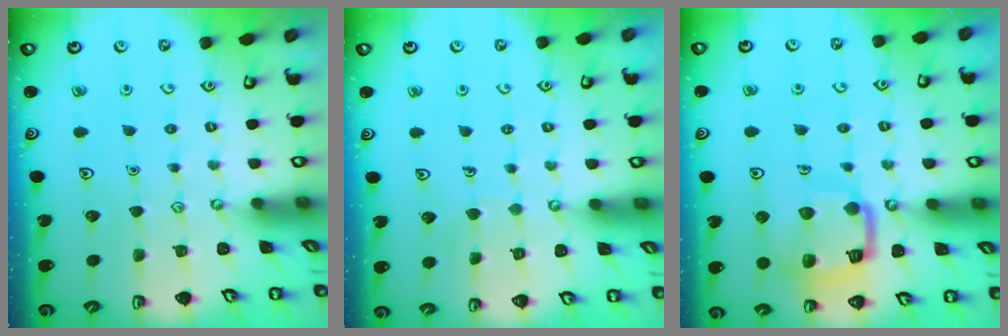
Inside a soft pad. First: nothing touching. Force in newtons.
{"total": 2.3, "press": 2.3, "slide": 0.1}
{"total": 13.1, "press": 13.0, "slide": 1.5}